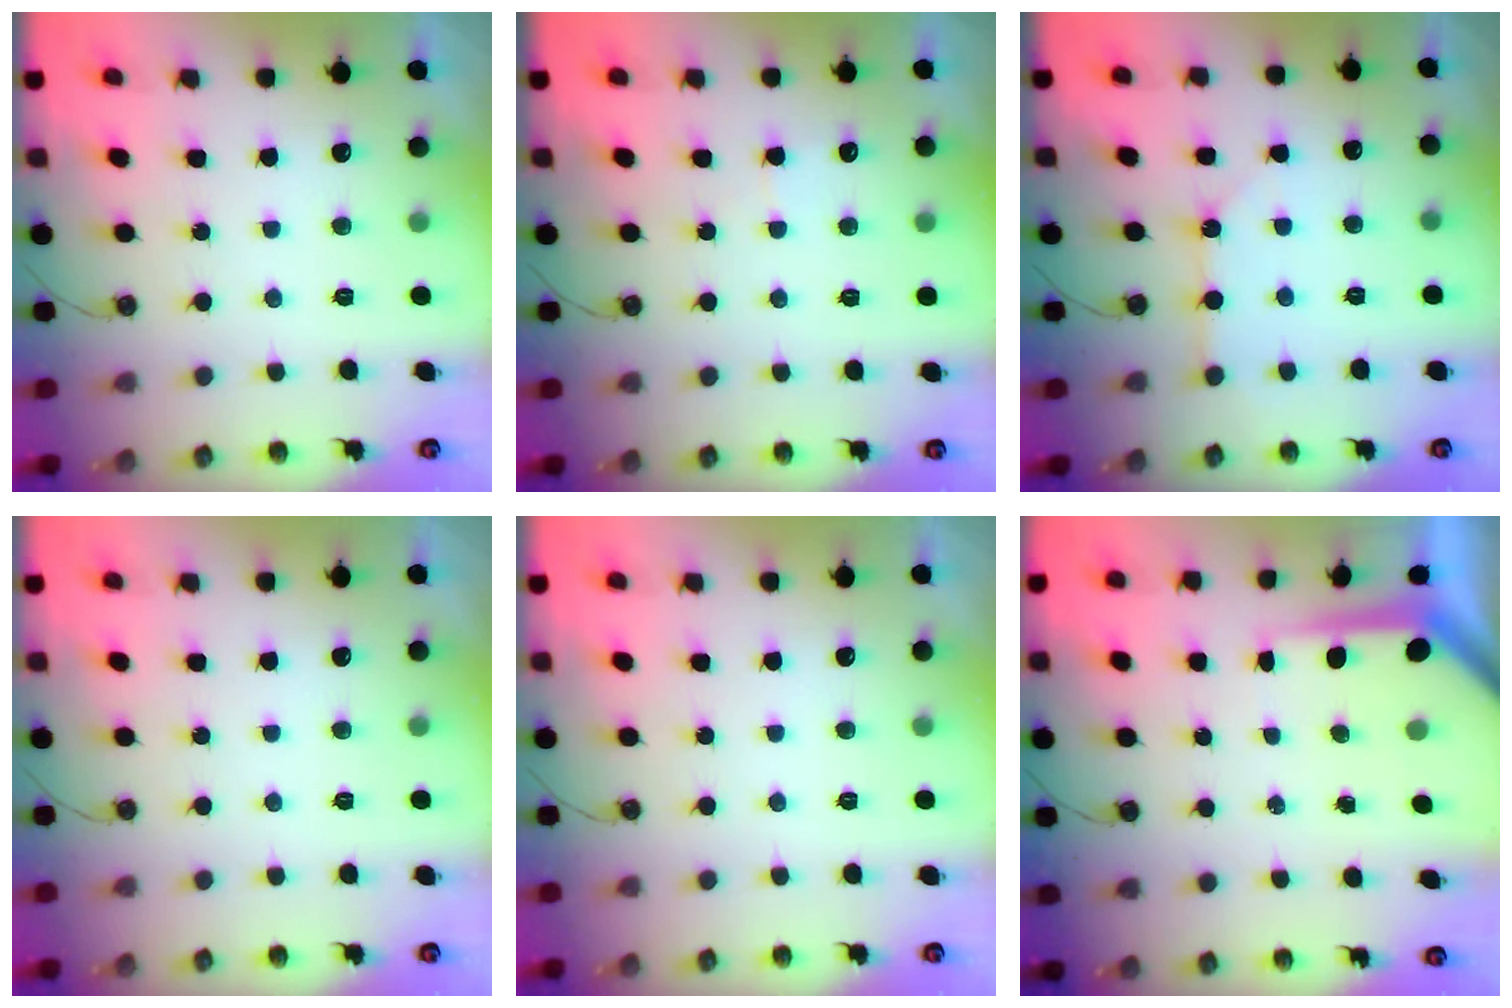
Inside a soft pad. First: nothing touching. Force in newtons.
{"total": 4.5, "press": 4.5, "slide": 0.6}
{"total": 2.5, "press": 2.5, "slide": 0.3}
{"total": 0.0}
{"total": 0.0}
{"total": 5.8, "press": 5.8, "slide": 0.5}